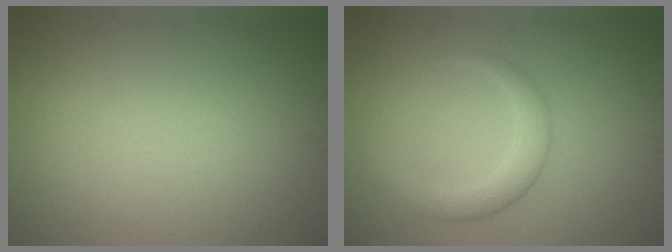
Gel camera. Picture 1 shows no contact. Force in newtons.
{"total": 2.8, "press": 2.8, "slide": 0.1}